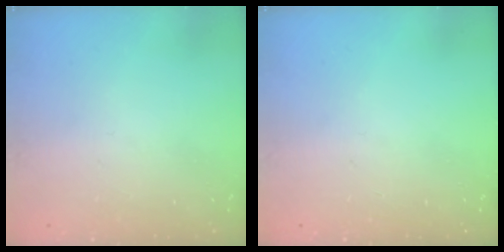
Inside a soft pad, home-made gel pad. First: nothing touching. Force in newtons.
{"total": 0.0}